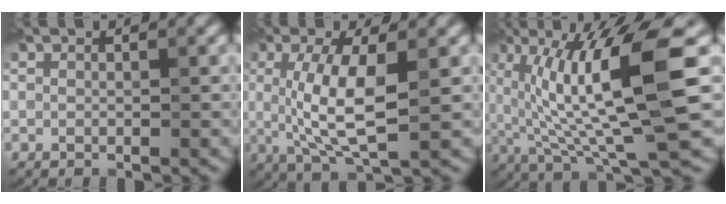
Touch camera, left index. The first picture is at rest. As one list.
[{"total": 6.4, "force": [0.5, 1.9, 6.1], "torque": [-0.125, -0.007, 0.010]}, {"total": 11.5, "force": [2.0, 2.3, 11.1], "torque": [-0.173, 0.003, 0.036]}]